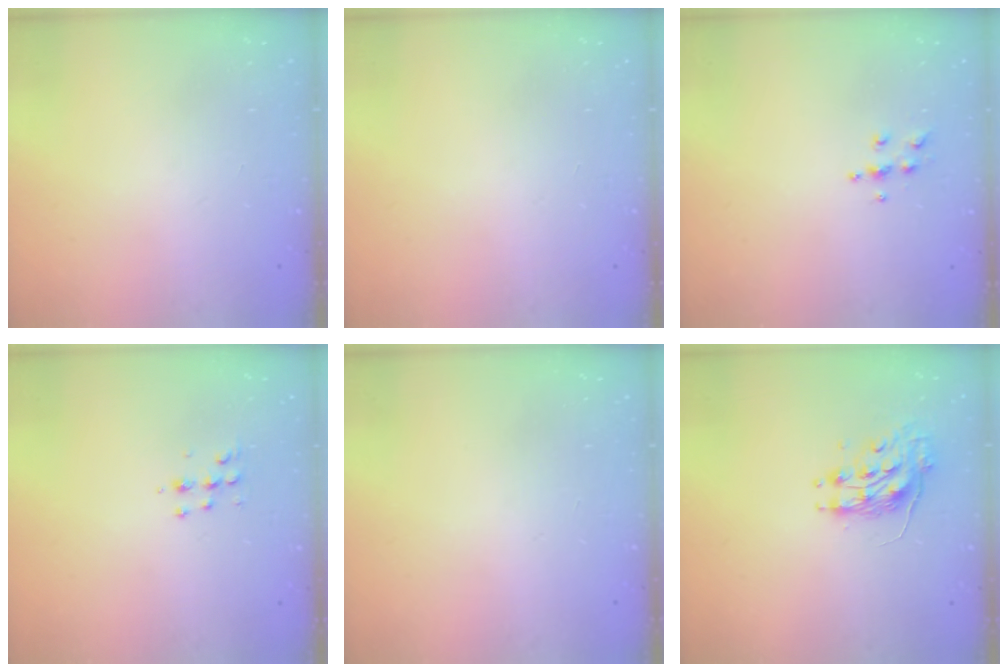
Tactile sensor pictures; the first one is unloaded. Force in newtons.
{"total": 0.0}
{"total": 5.6, "press": 5.6, "slide": 0.4}
{"total": 5.4, "press": 5.3, "slide": 0.7}
{"total": 0.0}
{"total": 8.8, "press": 8.8, "slide": 0.0}